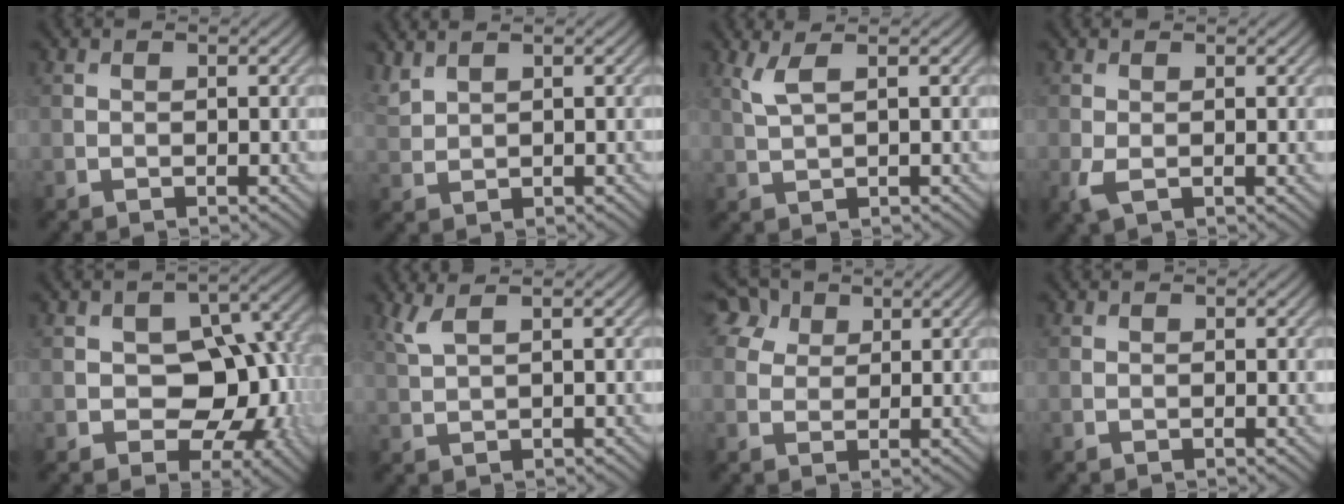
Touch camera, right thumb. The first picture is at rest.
{"total": 2.1, "force": [1.9, 0.4, 0.8], "torque": [-0.024, 0.007, 0.049]}
{"total": 2.7, "force": [1.4, 0.6, 2.3], "torque": [-0.051, 0.006, 0.033]}
{"total": 2.0, "force": [-0.3, 1.0, 1.8], "torque": [-0.049, -0.010, -0.003]}
{"total": 10.5, "force": [-1.4, 7.0, 7.7], "torque": [-0.088, -0.001, -0.031]}
{"total": 2.4, "force": [1.5, 0.5, 1.9], "torque": [-0.043, 0.008, 0.036]}
{"total": 3.8, "force": [2.2, 2.7, 1.4], "torque": [-0.031, 0.009, 0.042]}
{"total": 0.0}